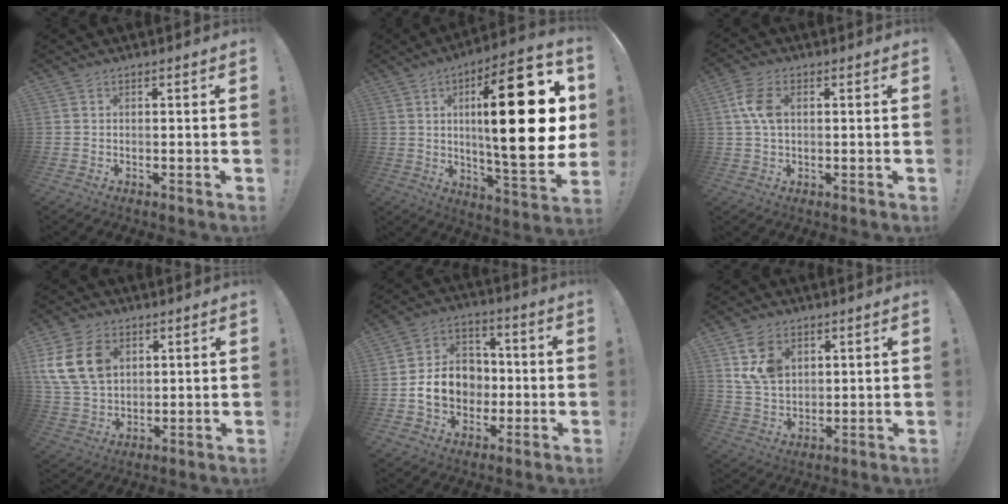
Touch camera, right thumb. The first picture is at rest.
{"total": 28.3, "force": [4.6, 7.4, 26.9], "torque": [-0.416, -0.020, 0.066]}
{"total": 7.1, "force": [1.1, 4.5, 5.4], "torque": [-0.113, 0.002, 0.019]}
{"total": 16.1, "force": [5.6, 11.6, 9.6], "torque": [-0.186, -0.017, 0.109]}
{"total": 12.9, "force": [-2.5, 11.0, 6.3], "torque": [-0.107, 0.025, -0.038]}
{"total": 10.4, "force": [4.7, 7.3, 5.7], "torque": [-0.102, -0.011, 0.093]}